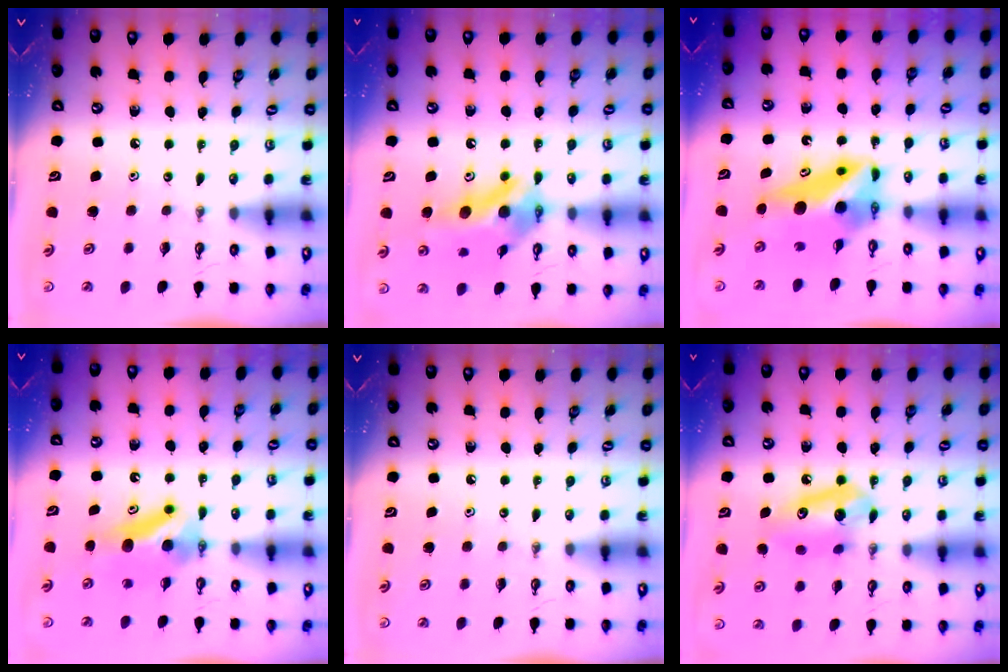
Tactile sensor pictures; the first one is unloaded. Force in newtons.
{"total": 12.8, "press": 12.4, "slide": 3.0}
{"total": 10.2, "press": 10.2, "slide": 0.8}
{"total": 9.3, "press": 5.9, "slide": 7.2}
{"total": 0.0}
{"total": 9.9, "press": 9.8, "slide": 1.4}